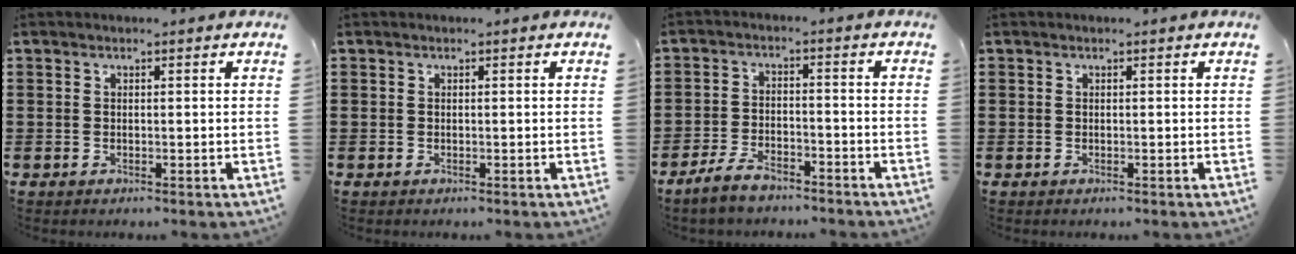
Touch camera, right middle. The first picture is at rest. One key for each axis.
{"total": 0.0}
{"total": 4.9, "fx": -4.1, "fy": 1.5, "fz": 2.2, "tx": -0.056, "ty": 0.002, "tz": -0.085}
{"total": 0.0}